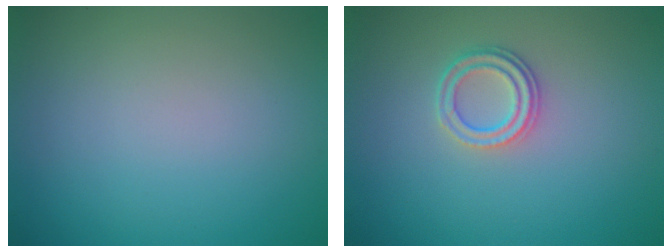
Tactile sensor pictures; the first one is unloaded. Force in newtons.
{"total": 2.3, "press": 2.1, "slide": 1.0}